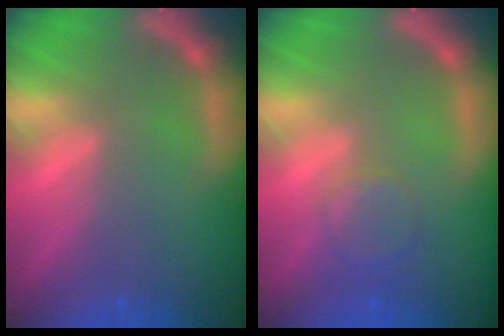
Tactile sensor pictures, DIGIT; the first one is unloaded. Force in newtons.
{"total": 2.9}